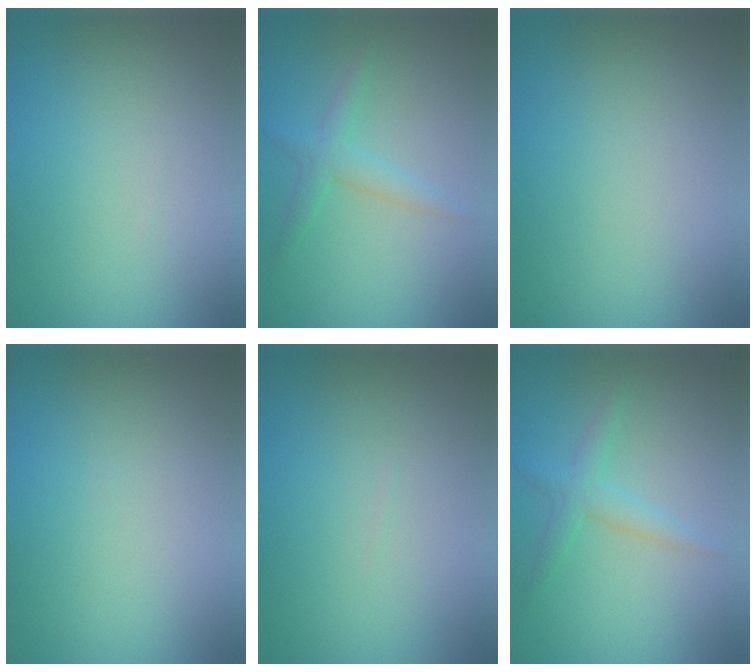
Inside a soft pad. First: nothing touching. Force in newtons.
{"total": 2.0, "press": 2.0, "slide": 0.1}
{"total": 0.0}
{"total": 0.0}
{"total": 0.0}
{"total": 2.0, "press": 2.0, "slide": 0.1}